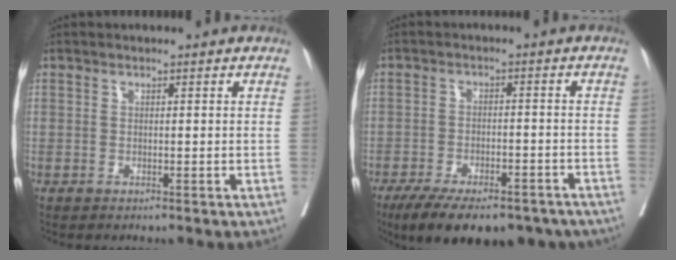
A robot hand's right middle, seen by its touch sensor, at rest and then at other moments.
{"total": 17.4, "force": [-13.2, 6.6, 9.1], "torque": [-0.143, -0.007, -0.180]}